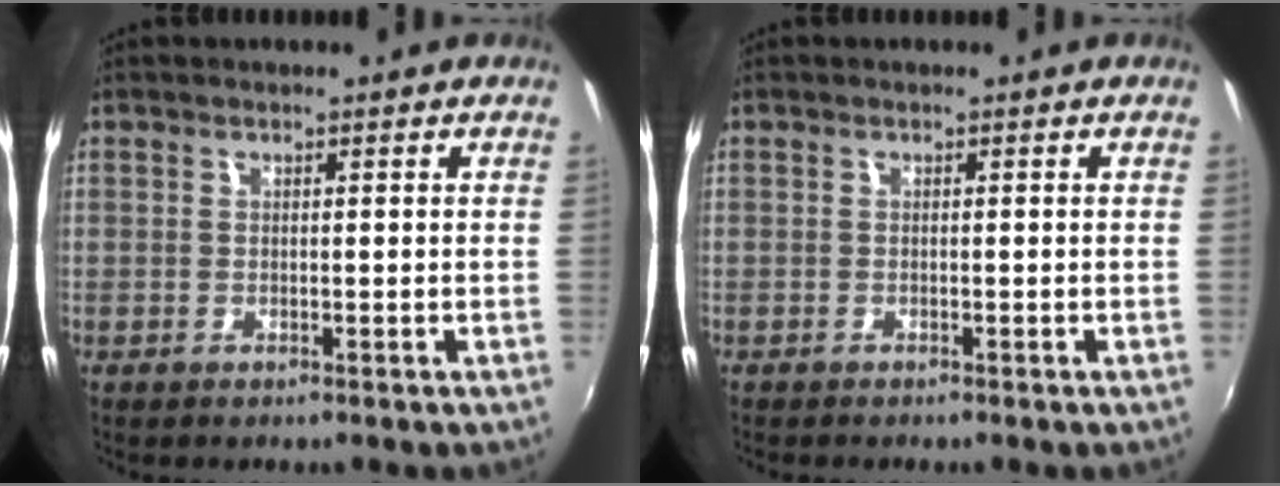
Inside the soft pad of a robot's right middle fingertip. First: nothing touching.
{"total": 0.6, "force": [-0.6, 0.0, 0.2], "torque": [-0.003, -0.003, -0.012]}